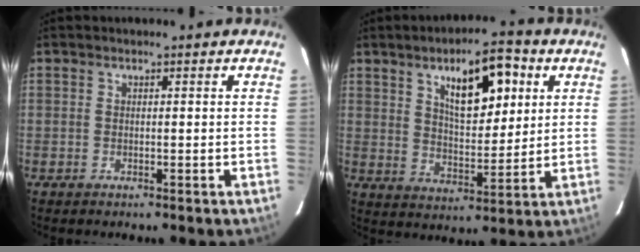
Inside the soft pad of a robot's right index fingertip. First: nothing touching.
{"total": 13.0, "force": [5.7, 5.3, 10.4], "torque": [-0.154, 0.016, 0.100]}